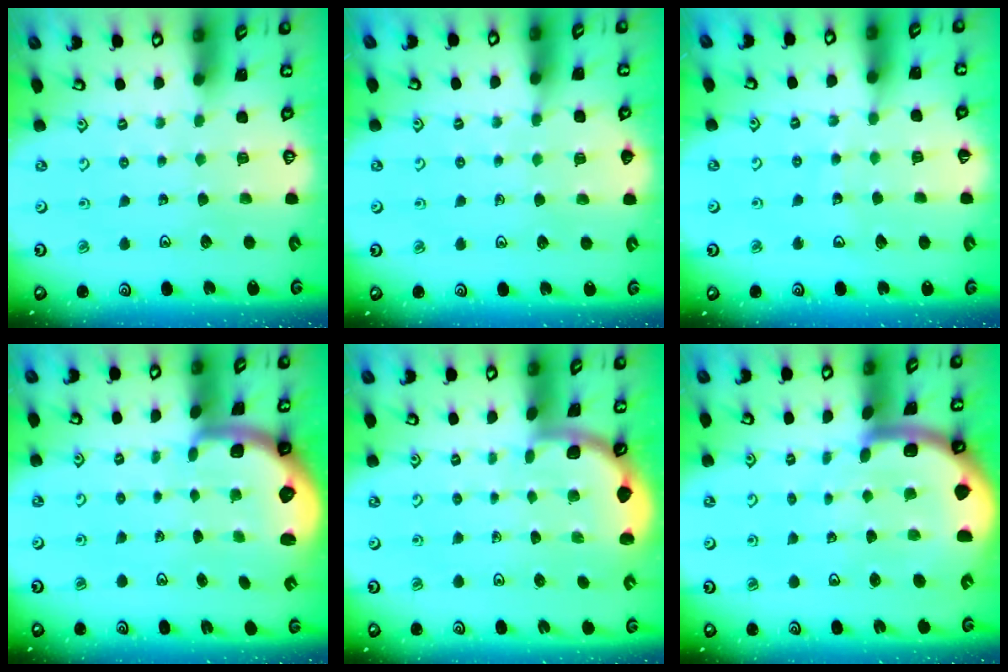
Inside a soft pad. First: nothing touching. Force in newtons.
{"total": 6.0, "press": 6.0, "slide": 0.7}
{"total": 6.2, "press": 6.2, "slide": 0.8}
{"total": 1.7, "press": 1.6, "slide": 0.4}
{"total": 1.9, "press": 1.9, "slide": 0.0}
{"total": 8.3, "press": 8.2, "slide": 1.2}